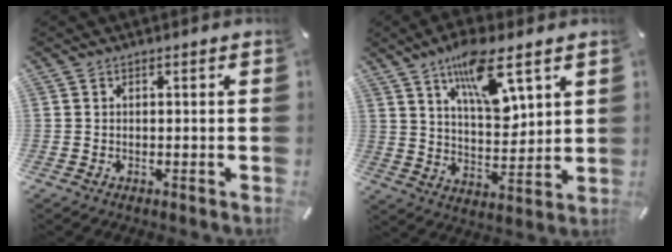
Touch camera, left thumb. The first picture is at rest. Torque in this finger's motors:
{"motor_torque": [1.33, 0.65, 0.71, 0.06, 0.16]}